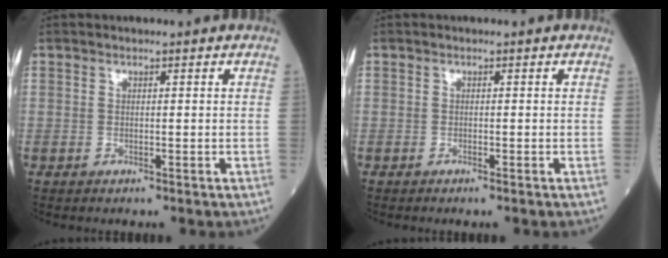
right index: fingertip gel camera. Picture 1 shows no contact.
{"total": 0.5, "force": [-0.4, -0.1, 0.3], "torque": [-0.007, 0.000, -0.007]}